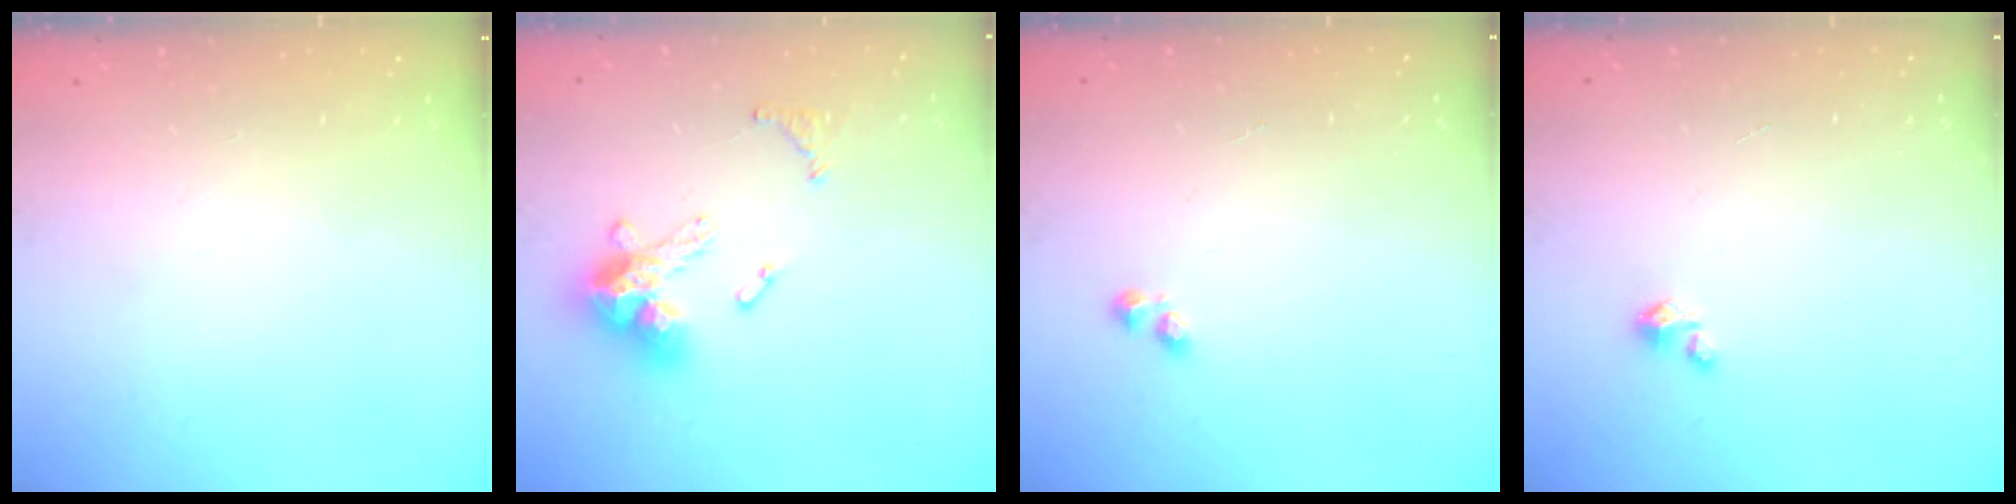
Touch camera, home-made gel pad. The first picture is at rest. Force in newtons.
{"total": 13.4, "press": 13.4, "slide": 0.9}
{"total": 1.2, "press": 1.0, "slide": 0.6}
{"total": 1.8, "press": 1.8, "slide": 0.1}